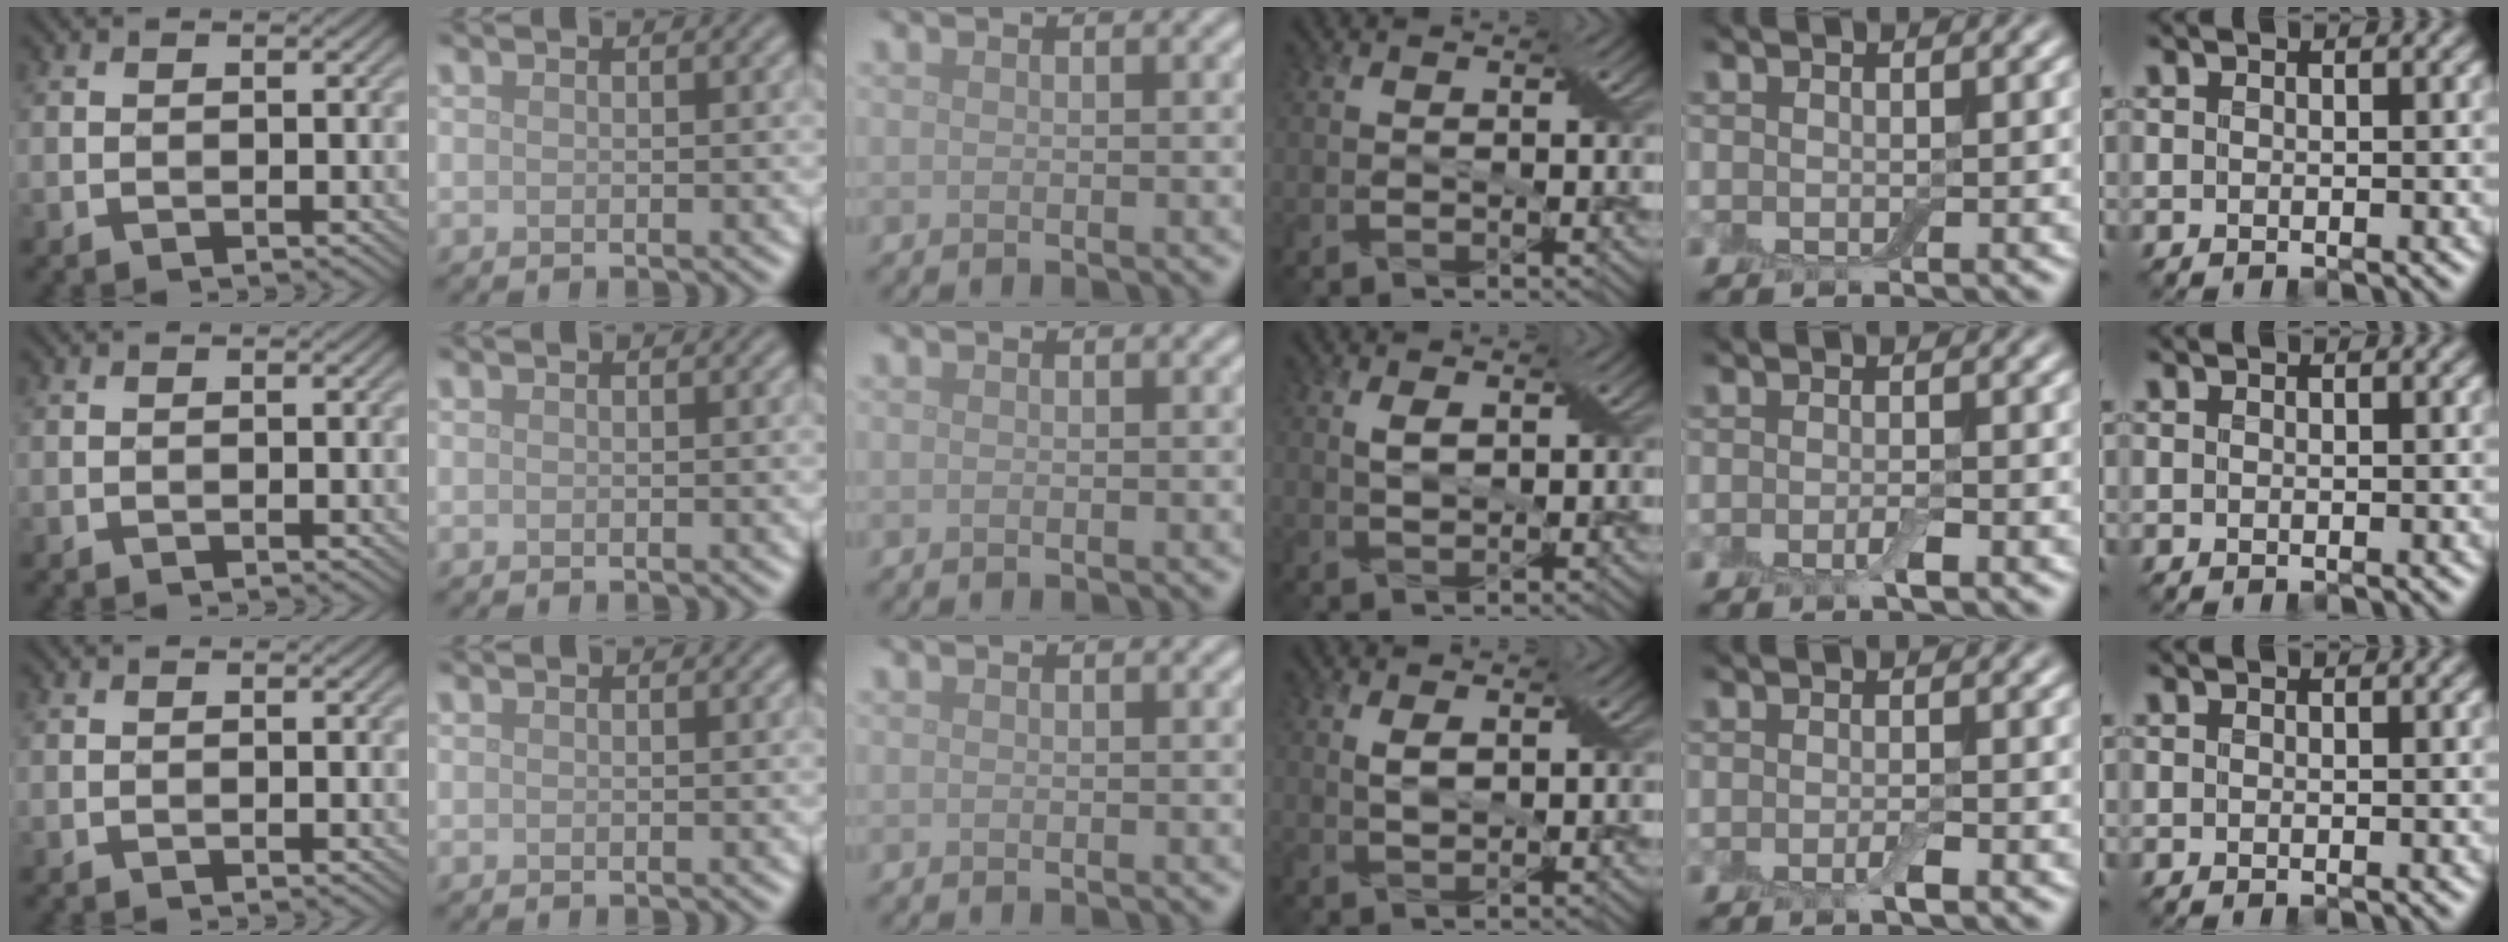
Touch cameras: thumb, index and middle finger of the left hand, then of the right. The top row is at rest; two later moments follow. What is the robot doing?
{"motion": "shake", "object": "box of matches"}